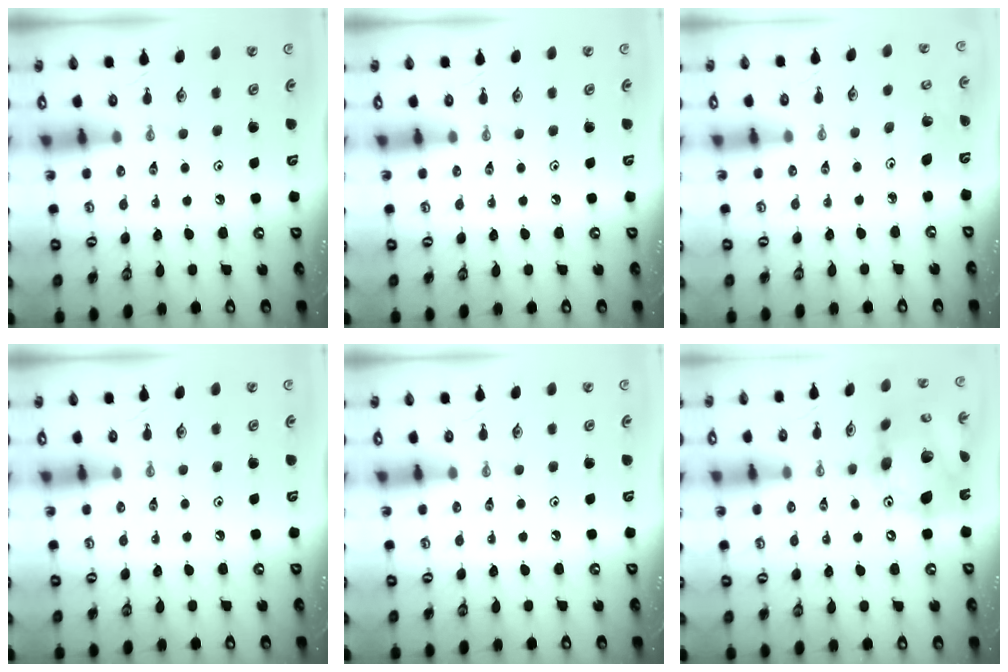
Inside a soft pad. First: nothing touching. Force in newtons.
{"total": 0.0}
{"total": 3.6, "press": 3.2, "slide": 1.6}
{"total": 0.0}
{"total": 0.0}
{"total": 19.8, "press": 19.6, "slide": 3.1}